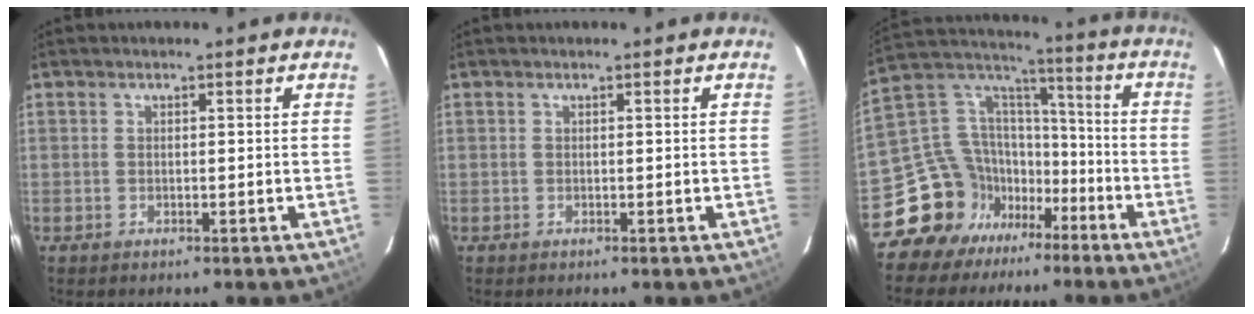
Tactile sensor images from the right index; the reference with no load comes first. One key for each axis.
{"total": 0.0}
{"total": 15.3, "fx": -10.1, "fy": 11.3, "fz": 2.4, "tx": -0.070, "ty": 0.071, "tz": -0.170}